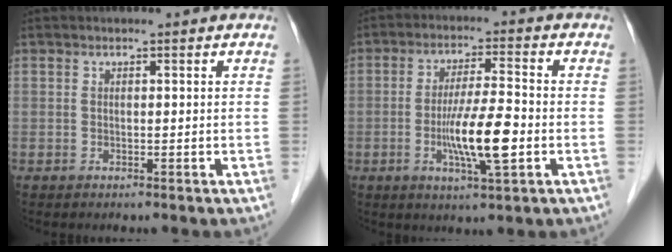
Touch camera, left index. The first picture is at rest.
{"total": 8.7, "force": [-2.1, 0.5, 8.5], "torque": [-0.161, -0.011, -0.041]}